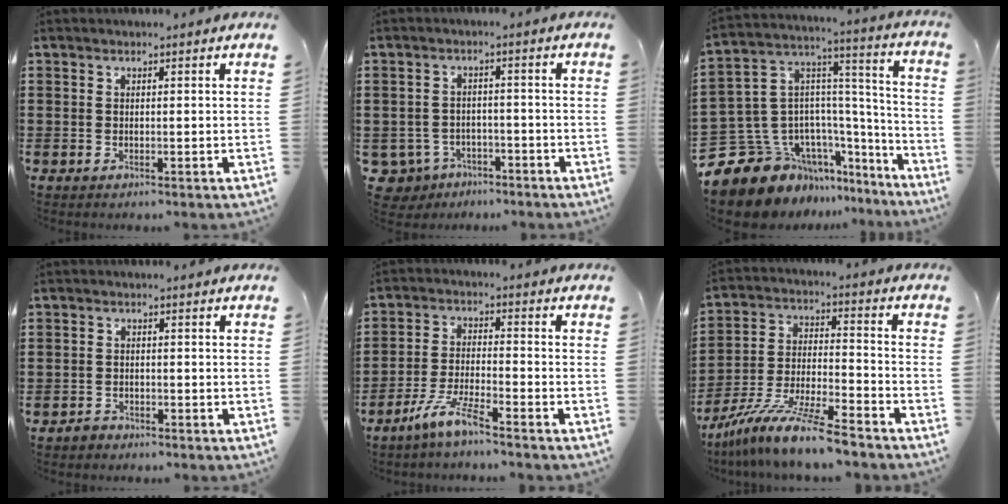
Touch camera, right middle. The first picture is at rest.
{"total": 3.5, "force": [-3.0, 1.8, 0.4], "torque": [-0.039, -0.004, -0.069]}
{"total": 14.6, "force": [-10.6, 8.9, 4.8], "torque": [-0.139, 0.009, -0.187]}
{"total": 1.5, "force": [-1.2, 0.8, 0.0], "torque": [-0.004, 0.000, -0.026]}
{"total": 5.9, "force": [-4.8, 0.5, 3.5], "torque": [-0.084, -0.013, -0.093]}
{"total": 10.9, "force": [-9.7, 0.1, 4.9], "torque": [-0.097, 0.009, -0.192]}